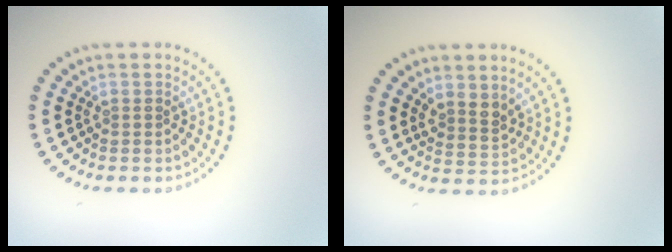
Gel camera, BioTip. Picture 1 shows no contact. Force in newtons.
{"total": 2.0, "press": 1.7, "slide": 1.1}